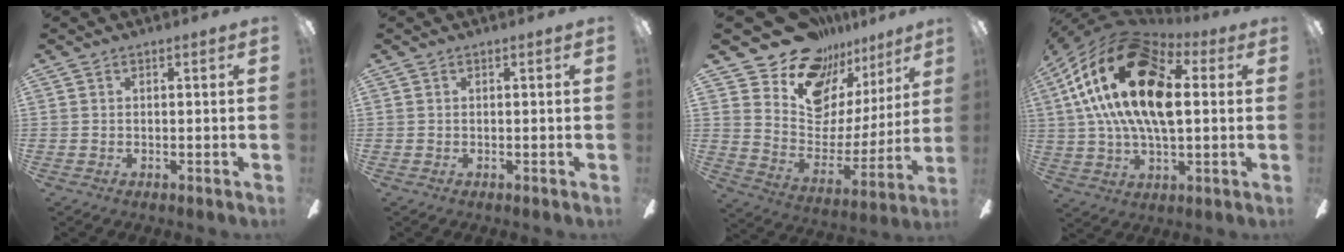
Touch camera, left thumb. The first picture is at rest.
{"total": 0.0}
{"total": 14.0, "force": [11.7, 7.3, 2.7], "torque": [-0.064, -0.116, 0.209]}
{"total": 26.1, "force": [7.2, 13.9, 21.0], "torque": [-0.414, -0.019, 0.119]}